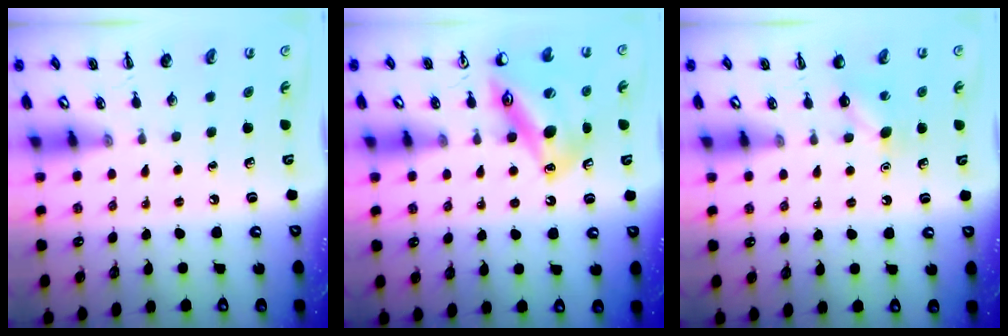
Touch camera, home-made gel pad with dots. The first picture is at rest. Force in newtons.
{"total": 16.2, "press": 16.0, "slide": 2.5}
{"total": 6.4, "press": 6.2, "slide": 1.5}